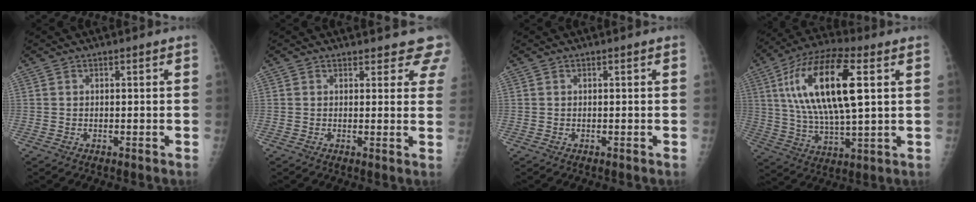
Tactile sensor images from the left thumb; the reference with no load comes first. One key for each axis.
{"total": 5.6, "fx": 5.1, "fy": 2.2, "fz": 0.4, "tx": 0.039, "ty": -0.023, "tz": 0.030}
{"total": 0.0}
{"total": 20.3, "fx": 5.5, "fy": 6.8, "fz": 18.3, "tx": -0.349, "ty": 0.001, "tz": 0.096}